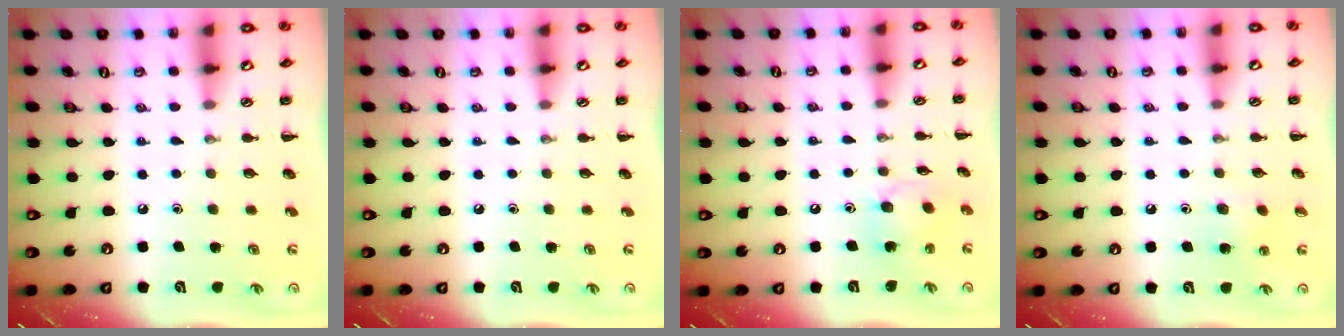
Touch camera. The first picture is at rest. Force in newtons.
{"total": 0.0}
{"total": 8.0, "press": 7.9, "slide": 0.6}
{"total": 6.9, "press": 6.6, "slide": 1.9}